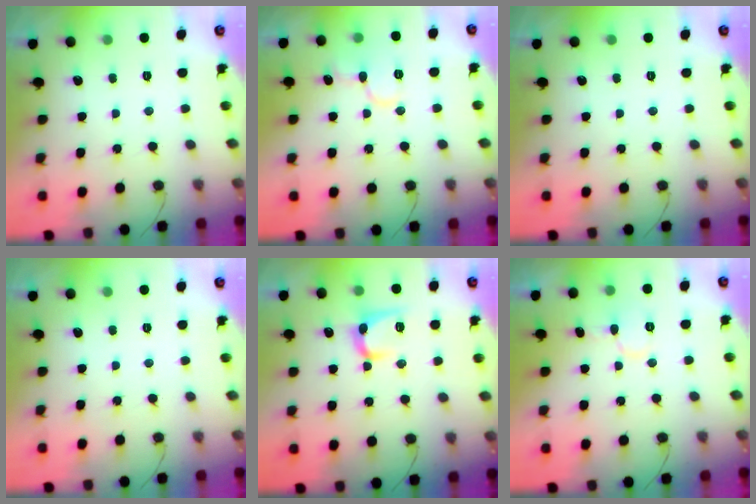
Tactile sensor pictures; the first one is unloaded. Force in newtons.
{"total": 9.1, "press": 9.0, "slide": 1.2}
{"total": 0.0}
{"total": 0.0}
{"total": 8.0, "press": 8.0, "slide": 0.6}
{"total": 6.4, "press": 6.4, "slide": 0.6}